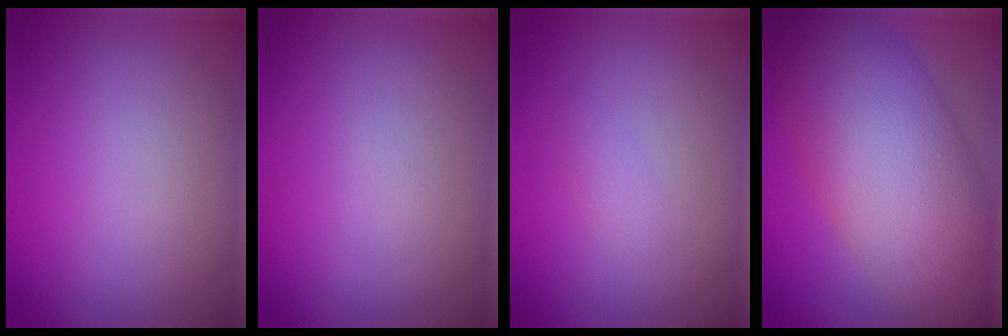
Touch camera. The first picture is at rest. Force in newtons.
{"total": 0.0}
{"total": 0.9, "press": 0.9, "slide": 0.0}
{"total": 11.8, "press": 11.8, "slide": 0.2}